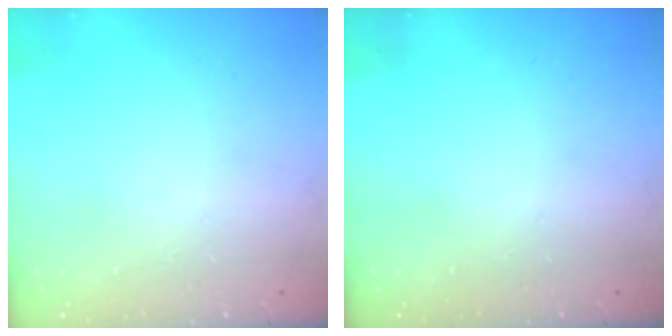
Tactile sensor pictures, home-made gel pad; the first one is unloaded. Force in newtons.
{"total": 0.0}